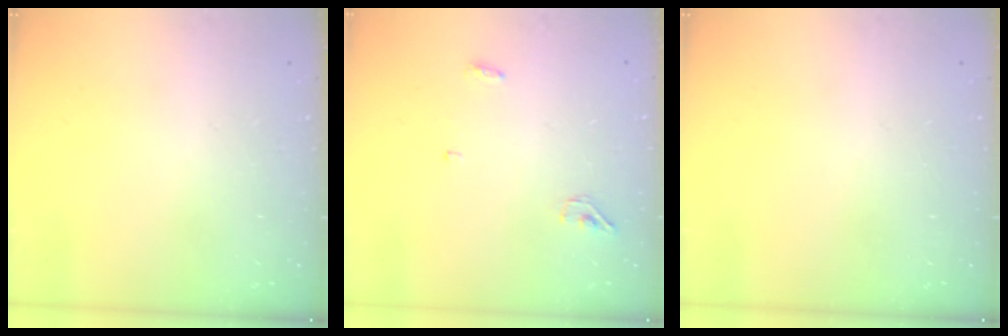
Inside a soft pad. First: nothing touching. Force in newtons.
{"total": 3.7, "press": 3.6, "slide": 0.9}
{"total": 0.0}